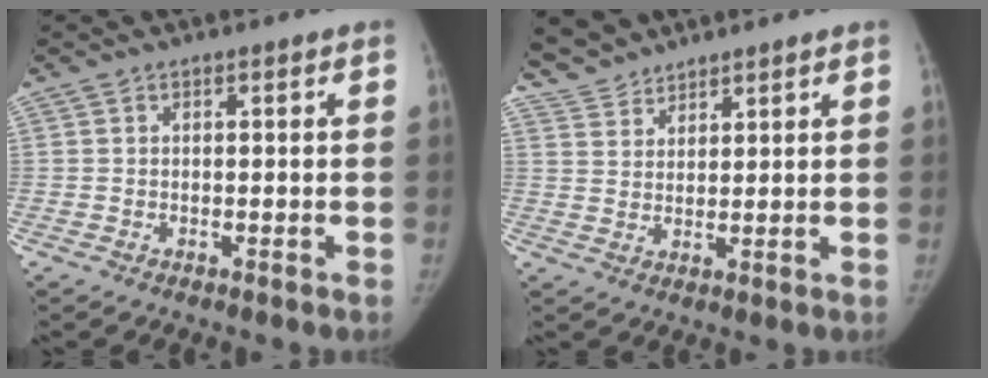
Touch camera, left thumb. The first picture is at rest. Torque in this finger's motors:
{"motor_torque": [0.72, -0.20, -0.04, 0.04, 0.00]}